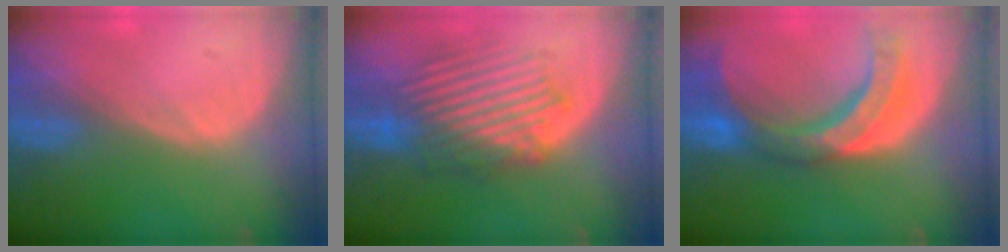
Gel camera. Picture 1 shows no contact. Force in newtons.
{"total": 9.0, "press": 8.6, "slide": 2.7}
{"total": 10.1, "press": 9.4, "slide": 3.9}